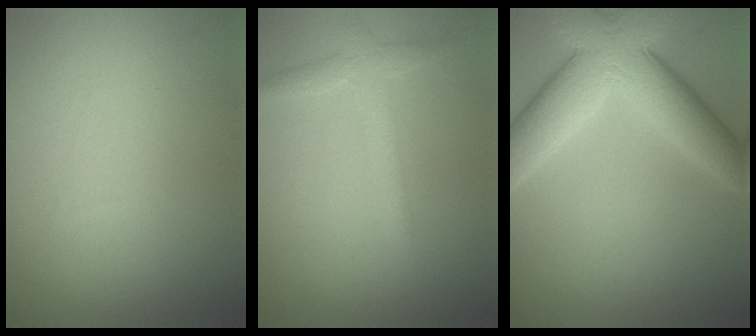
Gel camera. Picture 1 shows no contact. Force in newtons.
{"total": 2.2, "press": 2.2, "slide": 0.1}
{"total": 8.4, "press": 8.4, "slide": 0.4}